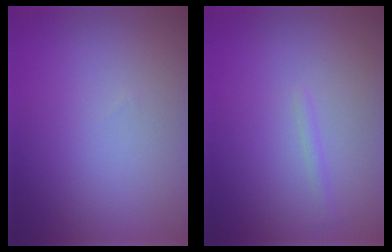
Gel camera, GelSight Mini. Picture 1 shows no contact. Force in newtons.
{"total": 0.6, "press": 0.6, "slide": 0.0}